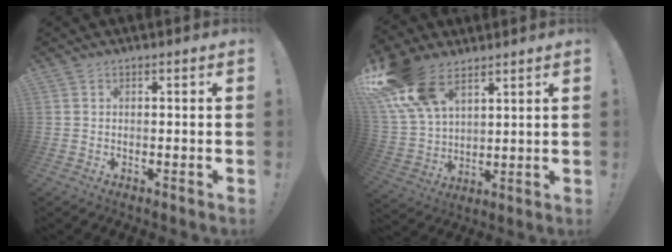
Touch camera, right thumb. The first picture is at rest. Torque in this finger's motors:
{"motor_torque": [0.96, 2.41, 1.92, 0.85, 0.71]}